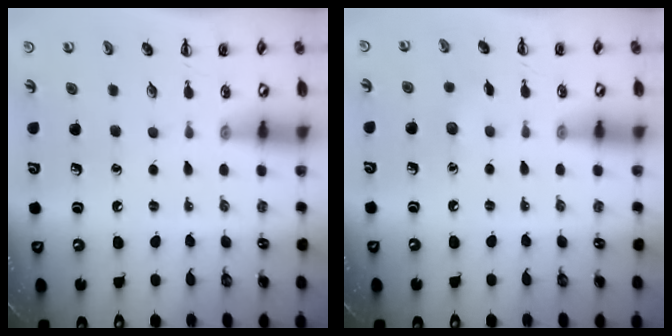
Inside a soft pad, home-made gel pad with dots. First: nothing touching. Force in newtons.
{"total": 4.4, "press": 4.2, "slide": 1.2}